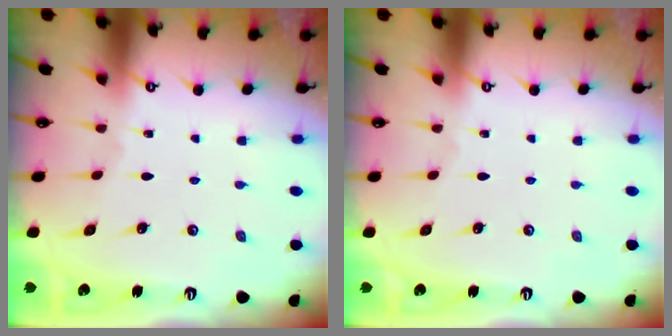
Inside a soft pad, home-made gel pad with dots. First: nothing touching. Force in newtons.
{"total": 0.0}